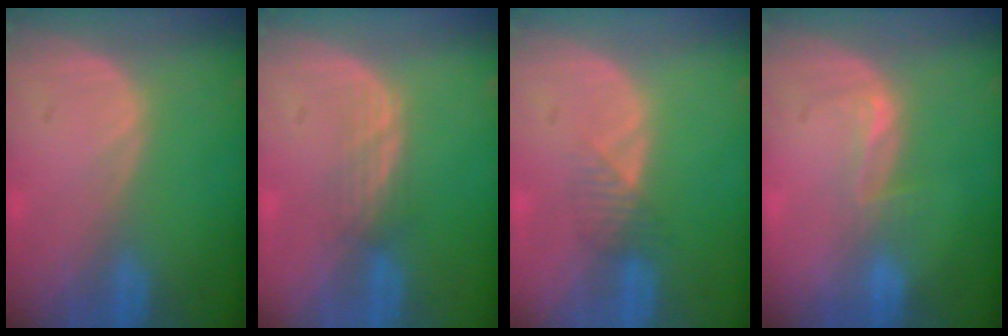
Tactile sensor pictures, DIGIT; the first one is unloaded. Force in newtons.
{"total": 2.5, "press": 2.3, "slide": 0.9}
{"total": 2.3, "press": 2.1, "slide": 1.0}
{"total": 2.6, "press": 2.0, "slide": 1.6}